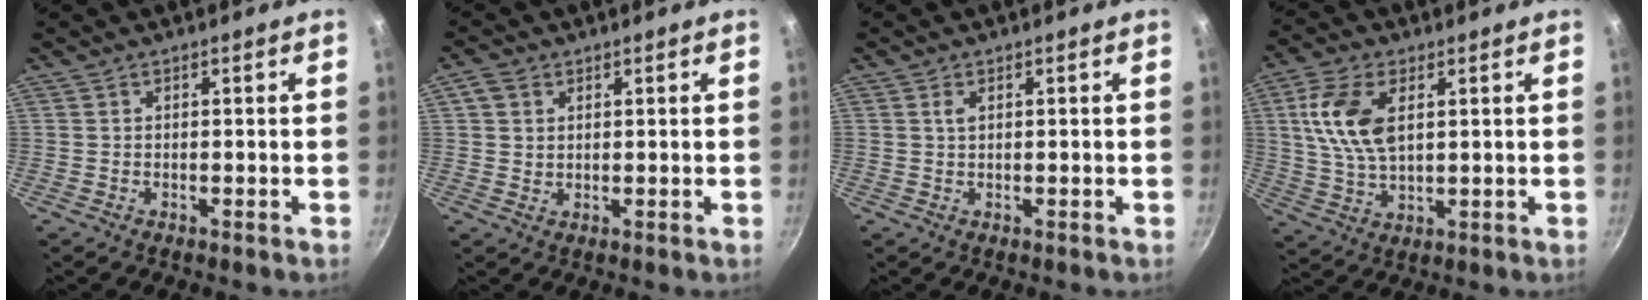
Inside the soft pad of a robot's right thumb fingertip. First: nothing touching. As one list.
[{"total": 3.3, "force": [1.3, 2.6, 1.5], "torque": [-0.021, -0.003, 0.021]}, {"total": 1.3, "force": [0.5, 0.7, 1.0], "torque": [-0.016, 0.000, 0.008]}, {"total": 11.3, "force": [2.9, 6.2, 9.0], "torque": [-0.171, -0.003, 0.057]}]